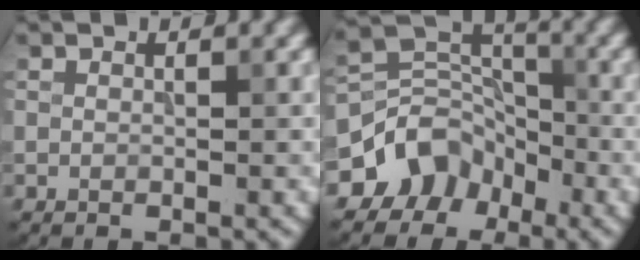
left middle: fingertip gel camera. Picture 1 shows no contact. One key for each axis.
{"total": 6.4, "fx": -3.9, "fy": 4.7, "fz": 1.9, "tx": -0.009, "ty": 0.014, "tz": -0.077}